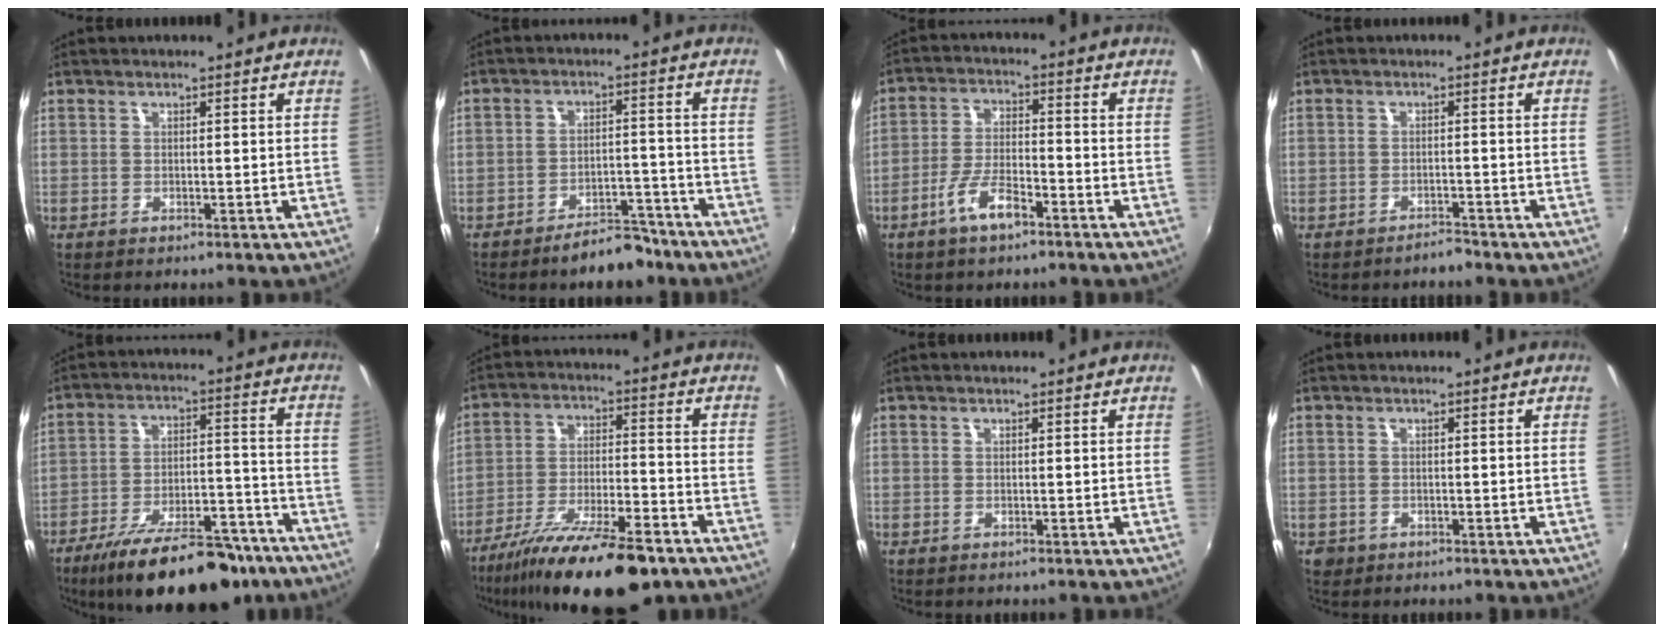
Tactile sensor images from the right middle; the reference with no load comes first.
{"total": 7.6, "force": [-6.3, 3.0, 3.0], "torque": [-0.056, 0.027, -0.076]}
{"total": 7.1, "force": [-4.4, 2.1, 5.1], "torque": [-0.106, 0.003, -0.078]}
{"total": 2.0, "force": [-1.9, 0.4, 0.3], "torque": [-0.010, 0.002, -0.029]}
{"total": 22.4, "force": [-17.2, 7.7, 12.1], "torque": [-0.208, -0.013, -0.244]}
{"total": 20.6, "force": [-15.2, 5.2, 13.0], "torque": [-0.240, -0.041, -0.244]}
{"total": 0.0}
{"total": 1.9, "force": [-0.8, 1.7, 0.6], "torque": [-0.016, -0.005, -0.011]}